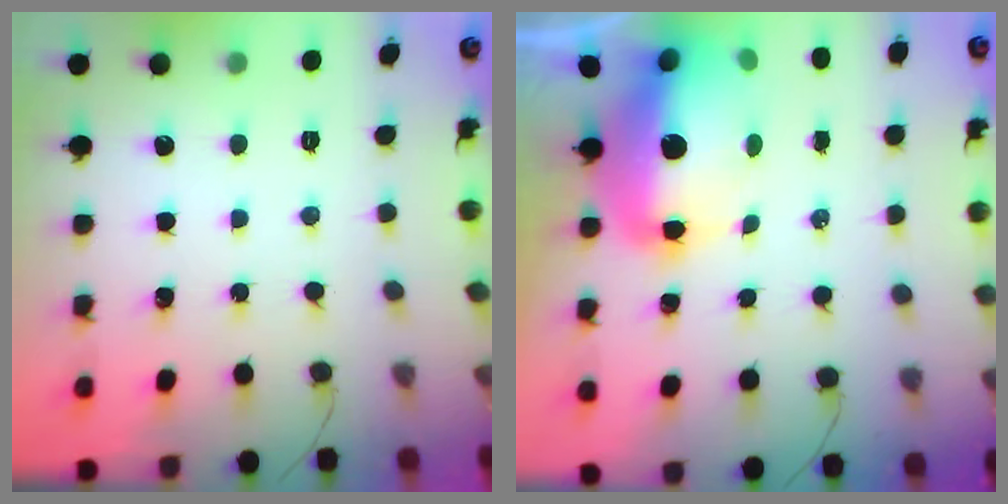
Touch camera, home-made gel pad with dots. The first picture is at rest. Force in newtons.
{"total": 15.6, "press": 14.8, "slide": 4.9}